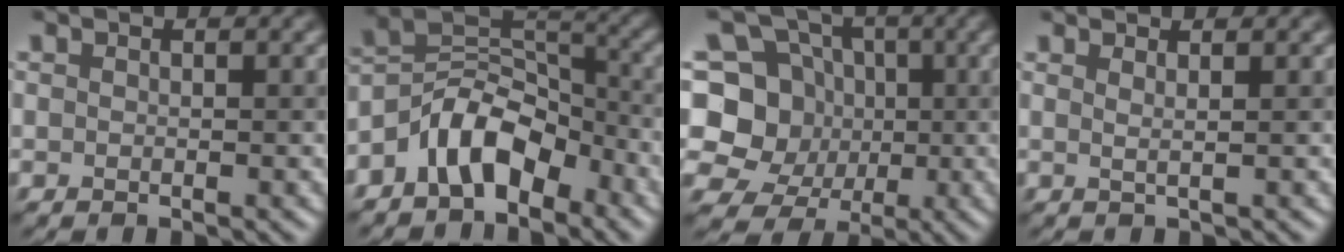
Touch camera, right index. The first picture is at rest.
{"total": 6.5, "force": [-4.1, 3.5, 3.6], "torque": [-0.045, 0.018, -0.085]}
{"total": 8.8, "force": [0.7, 8.1, 3.5], "torque": [-0.075, 0.023, -0.019]}
{"total": 1.3, "force": [0.6, 0.6, 1.1], "torque": [-0.006, 0.003, -0.004]}